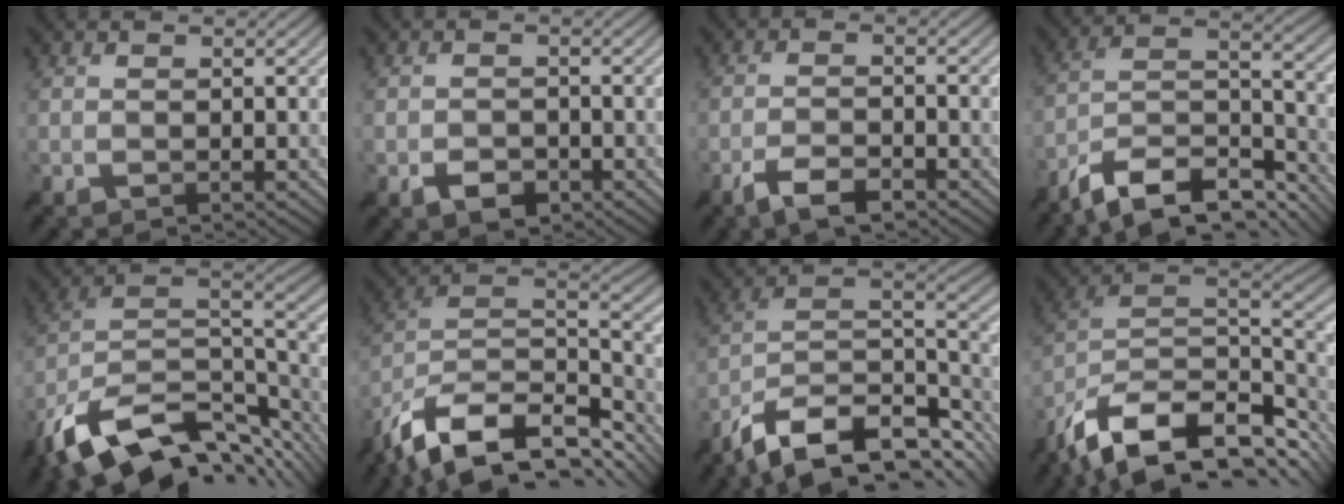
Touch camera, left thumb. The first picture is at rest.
{"total": 2.6, "force": [-1.6, 1.7, 1.3], "torque": [-0.016, -0.004, -0.028]}
{"total": 4.8, "force": [-3.4, 1.1, 3.1], "torque": [-0.057, -0.001, -0.067]}
{"total": 13.3, "force": [-10.5, 3.8, 7.3], "torque": [-0.141, 0.002, -0.190]}
{"total": 16.5, "force": [-9.8, 7.2, 11.1], "torque": [-0.243, -0.022, -0.161]}
{"total": 16.4, "force": [-11.0, 7.3, 9.7], "torque": [-0.237, -0.023, -0.174]}
{"total": 15.2, "force": [-10.1, 5.8, 9.8], "torque": [-0.217, -0.013, -0.165]}
{"total": 16.1, "force": [-9.6, 7.5, 10.6], "torque": [-0.241, -0.022, -0.155]}